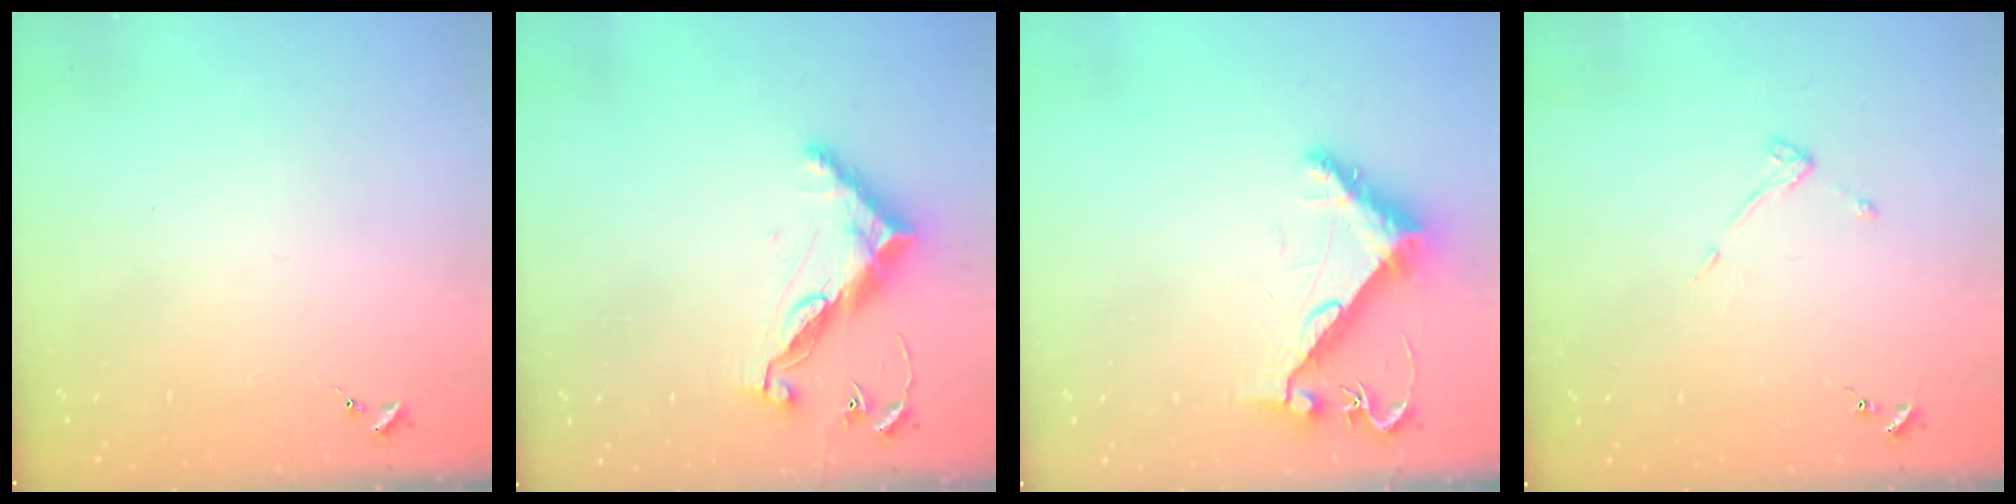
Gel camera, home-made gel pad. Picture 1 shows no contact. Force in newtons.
{"total": 11.6, "press": 11.6, "slide": 0.4}
{"total": 8.4, "press": 8.4, "slide": 0.4}
{"total": 4.3, "press": 4.3, "slide": 0.4}